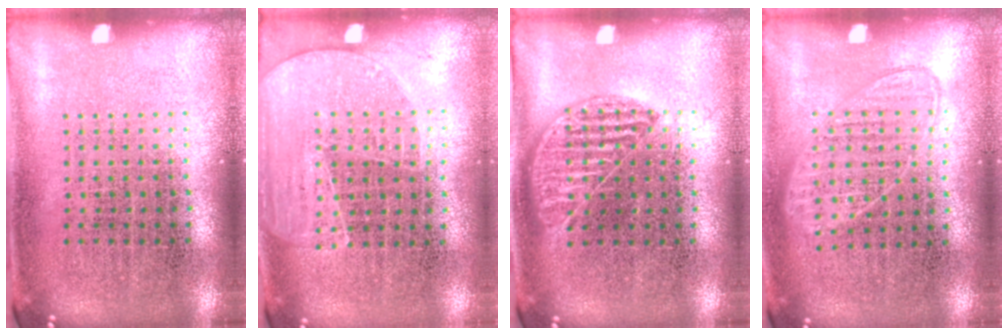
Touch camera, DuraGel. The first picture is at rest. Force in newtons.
{"total": 1.8, "press": 1.5, "slide": 0.9}
{"total": 1.0, "press": 0.8, "slide": 0.4}
{"total": 1.0, "press": 0.9, "slide": 0.4}